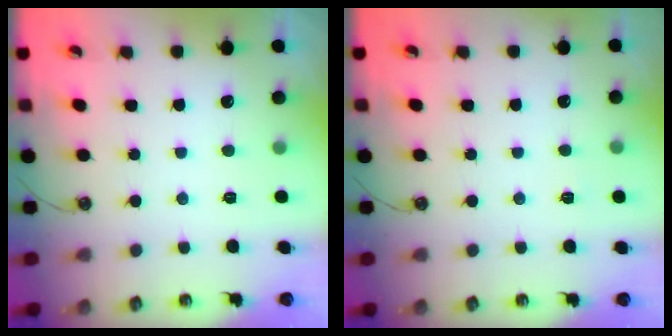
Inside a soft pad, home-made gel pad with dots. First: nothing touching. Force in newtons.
{"total": 2.5, "press": 2.5, "slide": 0.4}